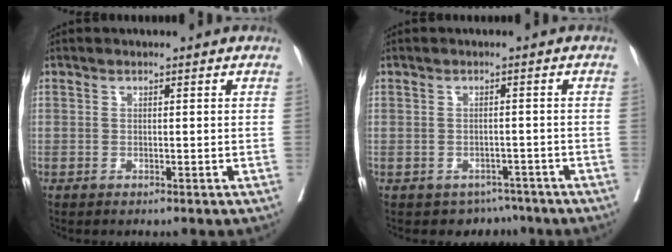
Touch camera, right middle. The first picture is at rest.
{"total": 4.1, "force": [-3.3, 2.4, -0.1], "torque": [0.011, 0.013, -0.042]}